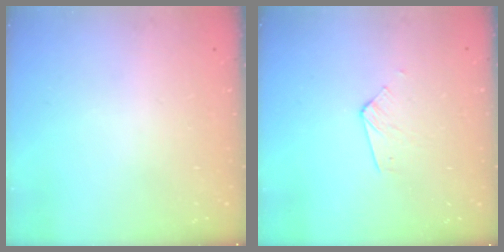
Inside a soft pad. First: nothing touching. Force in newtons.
{"total": 3.3, "press": 3.3, "slide": 0.3}